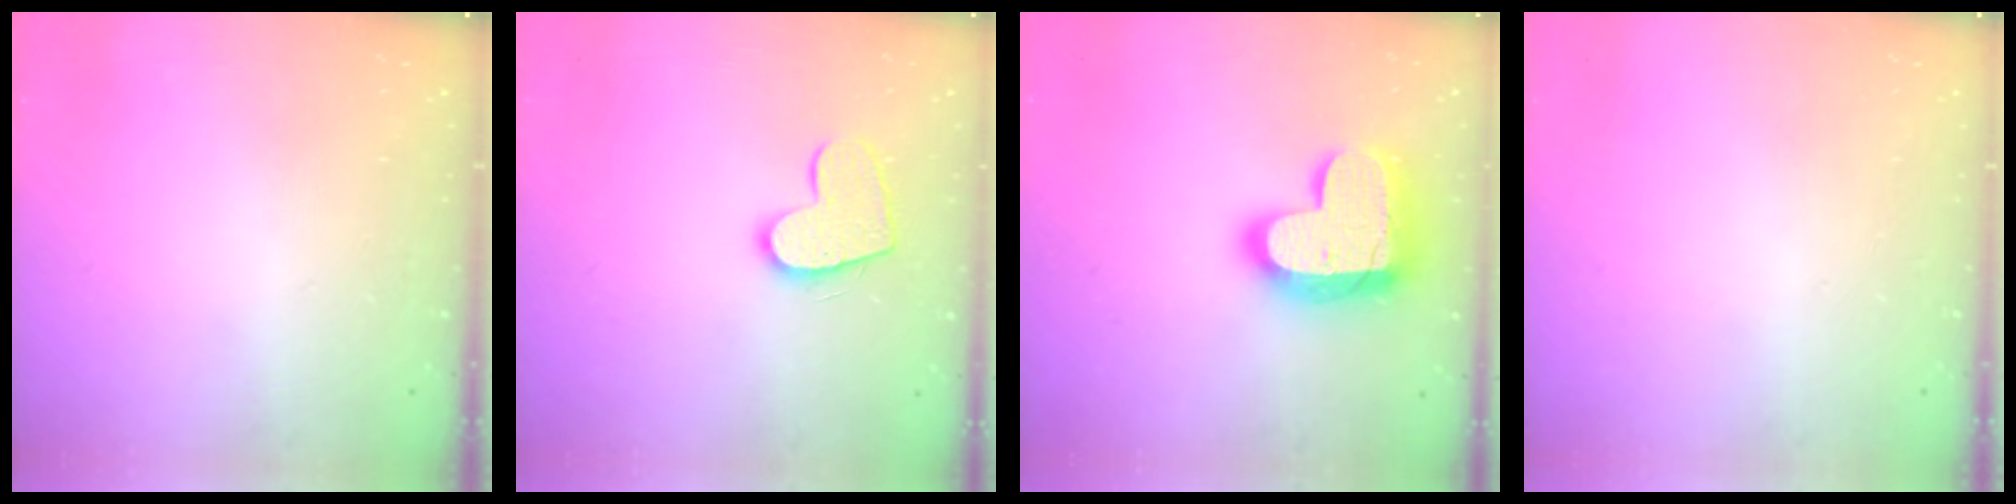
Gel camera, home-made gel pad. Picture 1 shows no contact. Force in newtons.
{"total": 11.1, "press": 11.1, "slide": 0.6}
{"total": 23.7, "press": 23.7, "slide": 1.6}
{"total": 0.0}